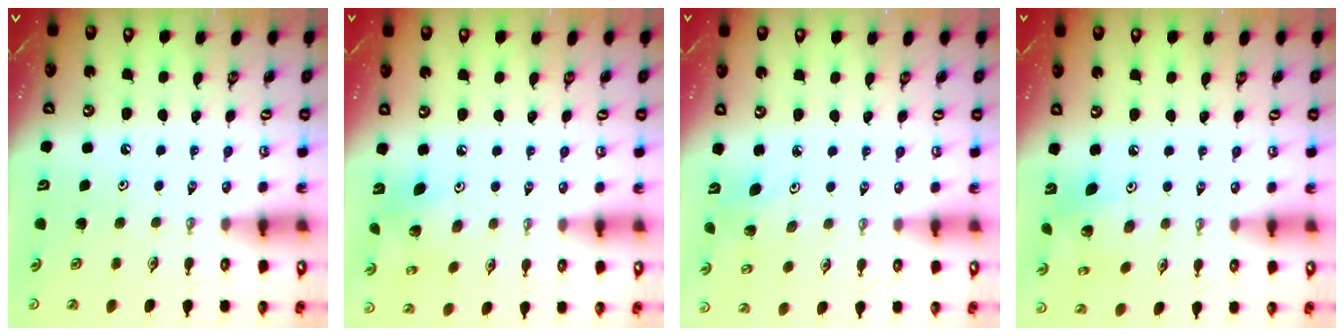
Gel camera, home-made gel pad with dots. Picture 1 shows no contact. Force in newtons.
{"total": 7.4, "press": 7.4, "slide": 0.1}
{"total": 3.5, "press": 3.2, "slide": 1.4}
{"total": 7.5, "press": 7.5, "slide": 0.1}